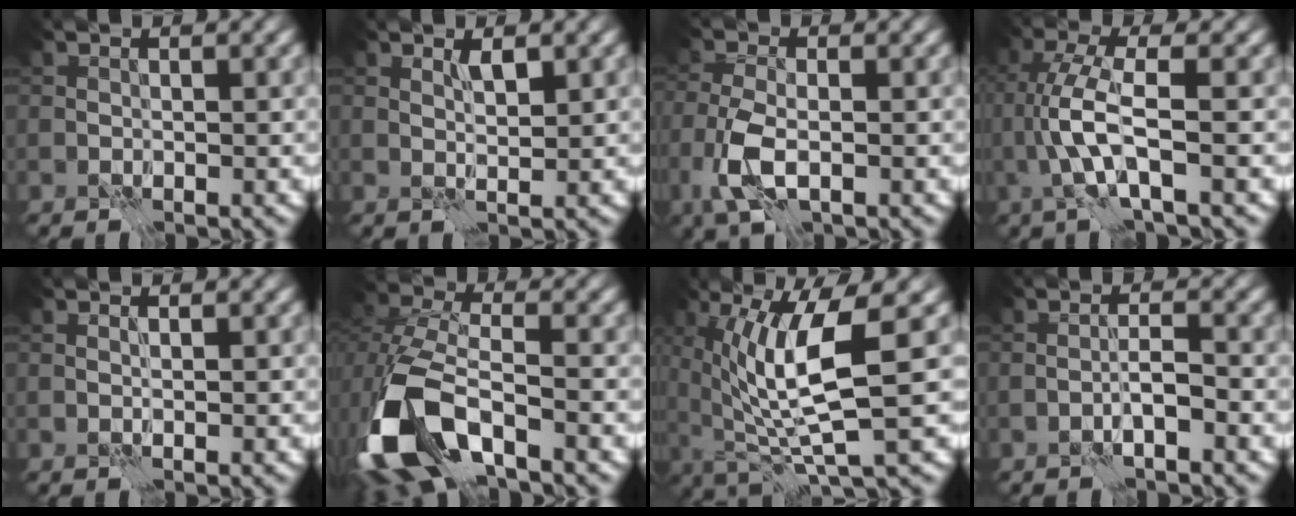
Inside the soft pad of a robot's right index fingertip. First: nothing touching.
{"total": 1.2, "force": [1.0, -0.2, 0.7], "torque": [-0.013, 0.001, 0.015]}
{"total": 4.3, "force": [-1.3, 2.0, 3.5], "torque": [-0.087, -0.007, -0.027]}
{"total": 4.6, "force": [-0.6, 0.8, 4.5], "torque": [-0.105, 0.008, -0.017]}
{"total": 0.5, "force": [0.3, -0.4, 0.0], "torque": [0.001, 0.004, 0.004]}
{"total": 10.1, "force": [-4.9, 4.8, 7.4], "torque": [-0.169, -0.015, -0.097]}
{"total": 7.5, "force": [1.5, 1.0, 7.3], "torque": [-0.138, -0.004, 0.030]}
{"total": 1.4, "force": [-0.8, -0.3, 1.1], "torque": [-0.017, 0.011, -0.021]}